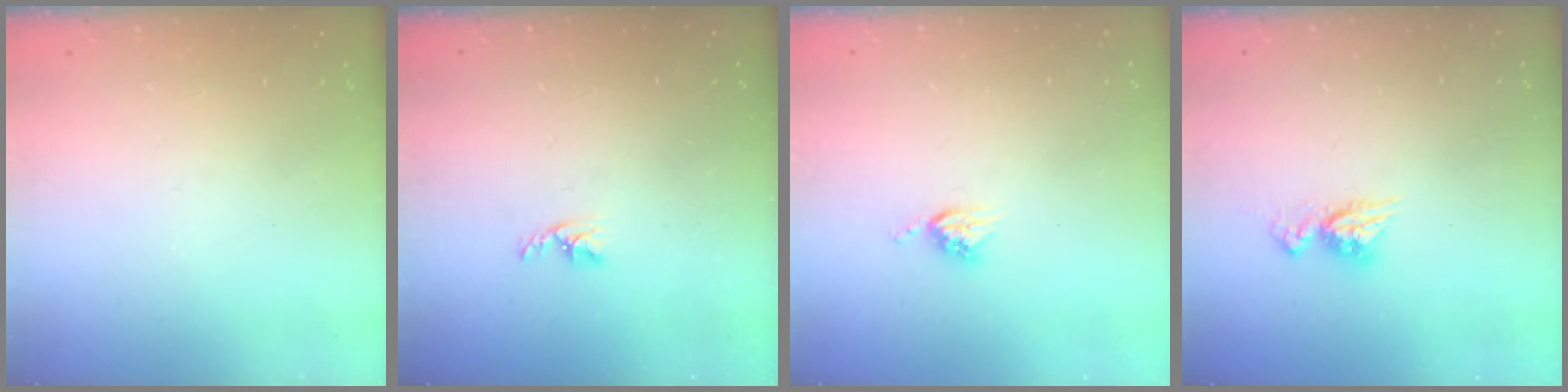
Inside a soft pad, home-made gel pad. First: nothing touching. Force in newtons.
{"total": 3.3, "press": 3.3, "slide": 0.5}
{"total": 5.2, "press": 5.2, "slide": 0.1}
{"total": 7.5, "press": 7.4, "slide": 0.8}